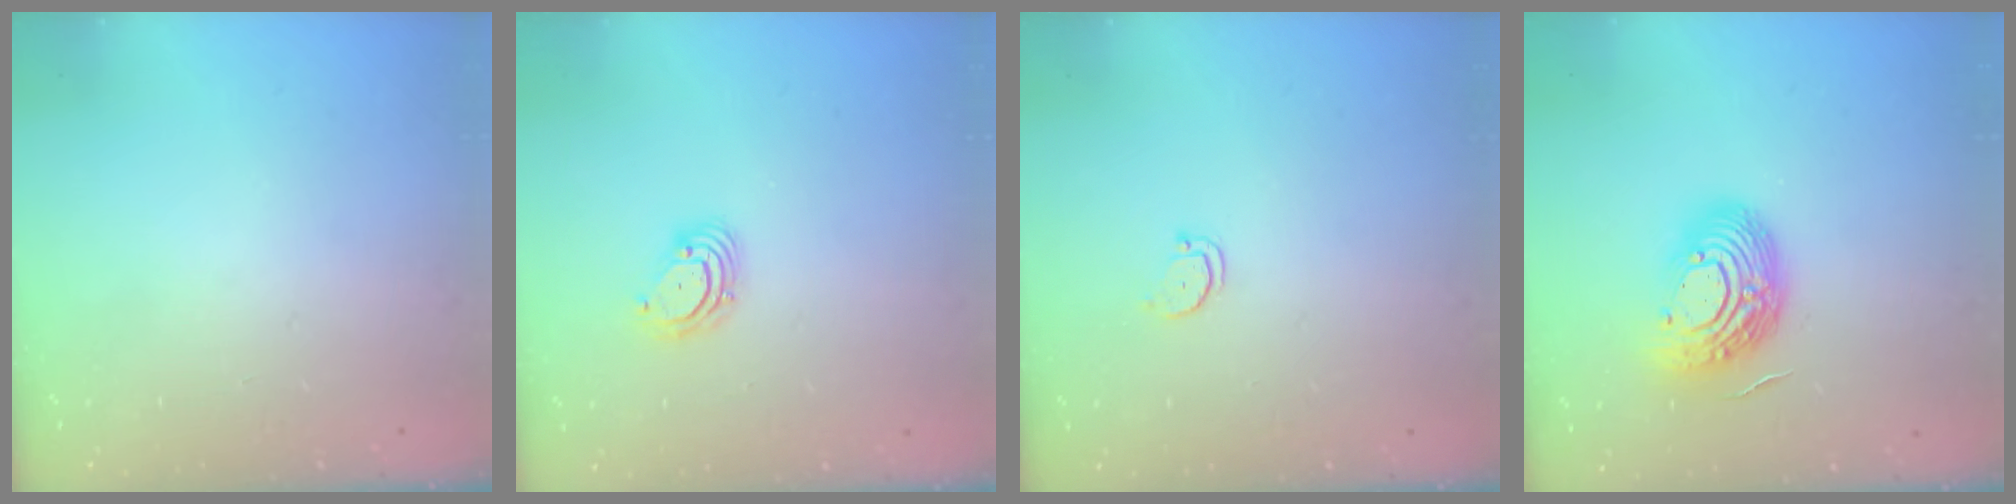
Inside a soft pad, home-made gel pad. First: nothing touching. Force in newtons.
{"total": 3.9, "press": 3.9, "slide": 0.2}
{"total": 2.2, "press": 2.2, "slide": 0.2}
{"total": 16.2, "press": 16.1, "slide": 1.2}